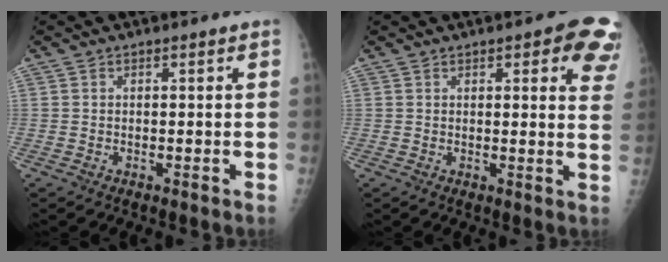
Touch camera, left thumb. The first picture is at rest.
{"total": 10.4, "force": [5.4, 3.3, 8.2], "torque": [-0.059, -0.018, 0.051]}